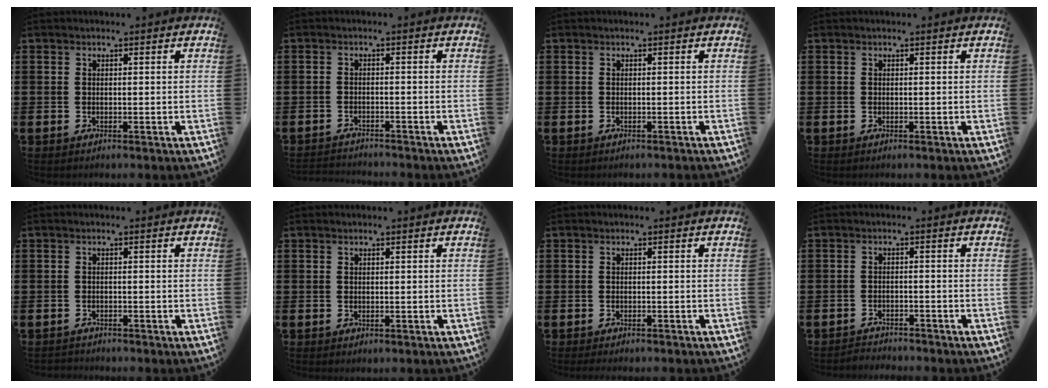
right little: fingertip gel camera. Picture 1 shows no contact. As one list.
[{"total": 1.5, "force": [-1.5, 0.0, -0.1], "torque": [-0.002, 0.002, -0.032]}, {"total": 0.0}, {"total": 0.0}, {"total": 0.7, "force": [-0.7, 0.1, -0.1], "torque": [-0.001, -0.001, -0.015]}, {"total": 0.0}, {"total": 0.5, "force": [-0.5, 0.0, 0.2], "torque": [-0.003, -0.003, -0.010]}, {"total": 1.9, "force": [-1.9, 0.0, -0.3], "torque": [-0.001, 0.004, -0.043]}]